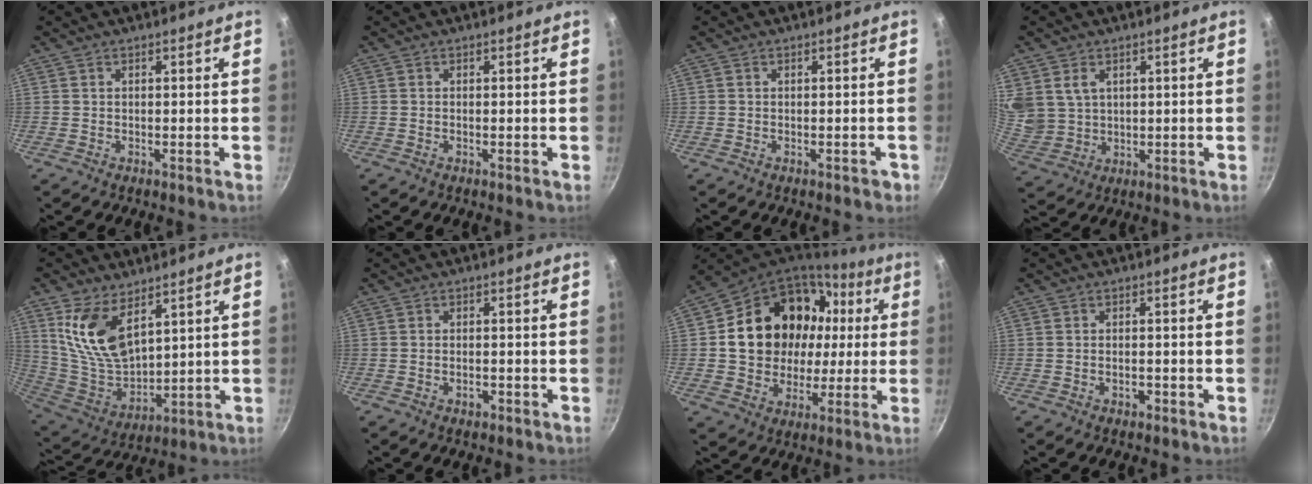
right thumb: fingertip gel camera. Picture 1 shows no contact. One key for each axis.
{"total": 0.0}
{"total": 1.2, "fx": -0.6, "fy": 0.8, "fz": 0.7, "tx": 0.004, "ty": 0.014, "tz": -0.001}
{"total": 9.0, "fx": 3.6, "fy": 6.9, "fz": 4.5, "tx": -0.076, "ty": -0.019, "tz": 0.084}
{"total": 14.1, "fx": 7.0, "fy": 7.5, "fz": 9.7, "tx": -0.169, "ty": -0.059, "tz": 0.152}
{"total": 1.7, "fx": -0.9, "fy": 1.0, "fz": 1.1, "tx": -0.018, "ty": 0.006, "tz": -0.015}
{"total": 23.1, "fx": 4.3, "fy": 18.6, "fz": 12.9, "tx": -0.202, "ty": 0.035, "tz": 0.085}
{"total": 1.6, "fx": -0.8, "fy": 1.0, "fz": 1.0, "tx": -0.014, "ty": 0.006, "tz": -0.012}